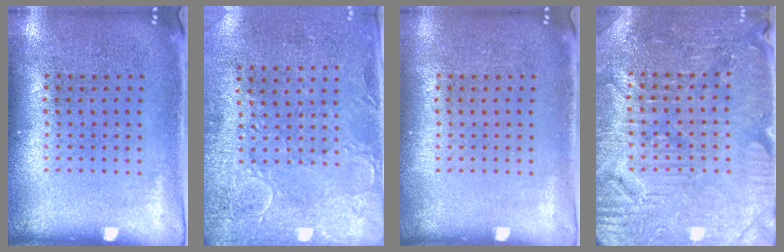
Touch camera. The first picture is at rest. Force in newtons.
{"total": 2.9, "press": 2.3, "slide": 1.8}
{"total": 0.0}
{"total": 3.7, "press": 3.6, "slide": 0.6}